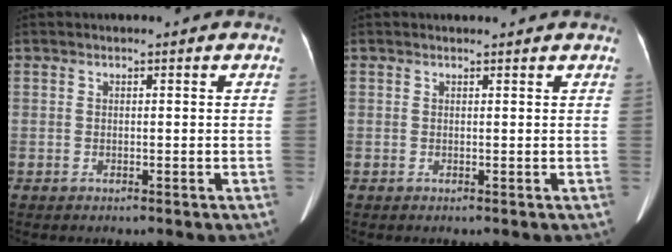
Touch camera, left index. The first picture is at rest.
{"total": 1.2, "force": [1.2, 0.3, 0.1], "torque": [-0.014, 0.012, 0.013]}